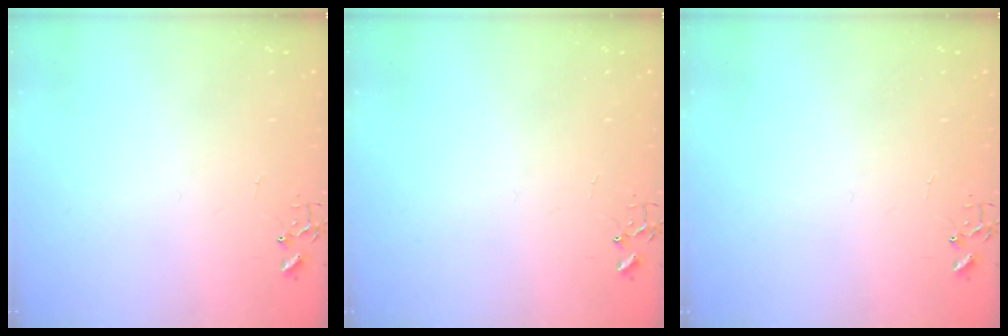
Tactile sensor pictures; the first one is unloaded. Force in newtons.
{"total": 0.0}
{"total": 0.0}